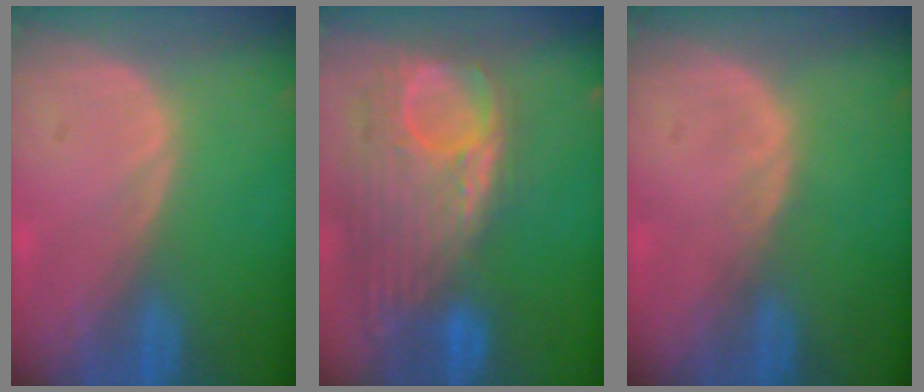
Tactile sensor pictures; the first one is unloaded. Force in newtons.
{"total": 12.5, "press": 10.6, "slide": 6.6}
{"total": 0.7, "press": 0.6, "slide": 0.2}